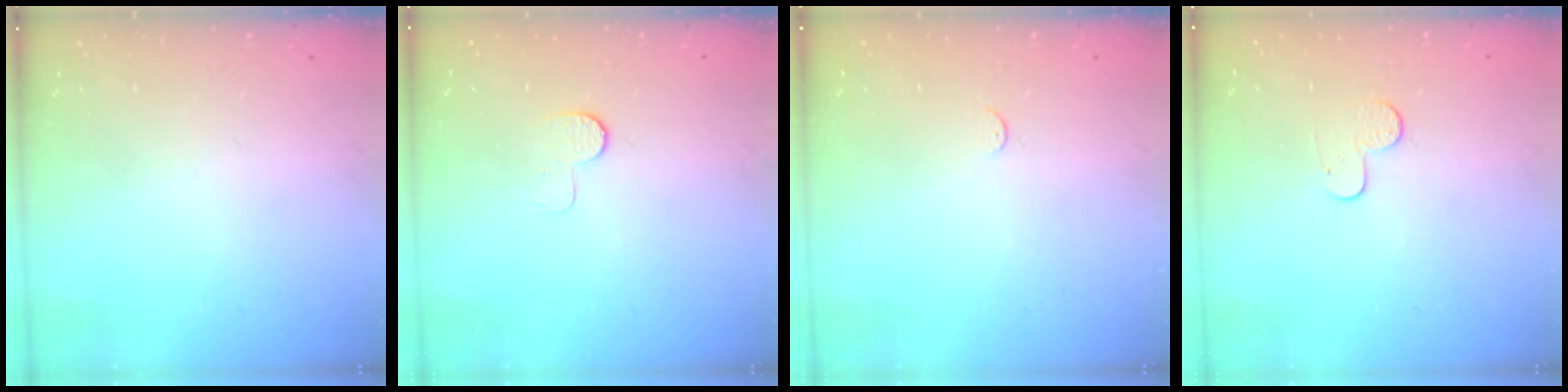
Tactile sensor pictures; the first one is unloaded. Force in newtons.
{"total": 5.7, "press": 5.6, "slide": 0.6}
{"total": 2.7, "press": 2.7, "slide": 0.4}
{"total": 5.9, "press": 5.9, "slide": 0.4}